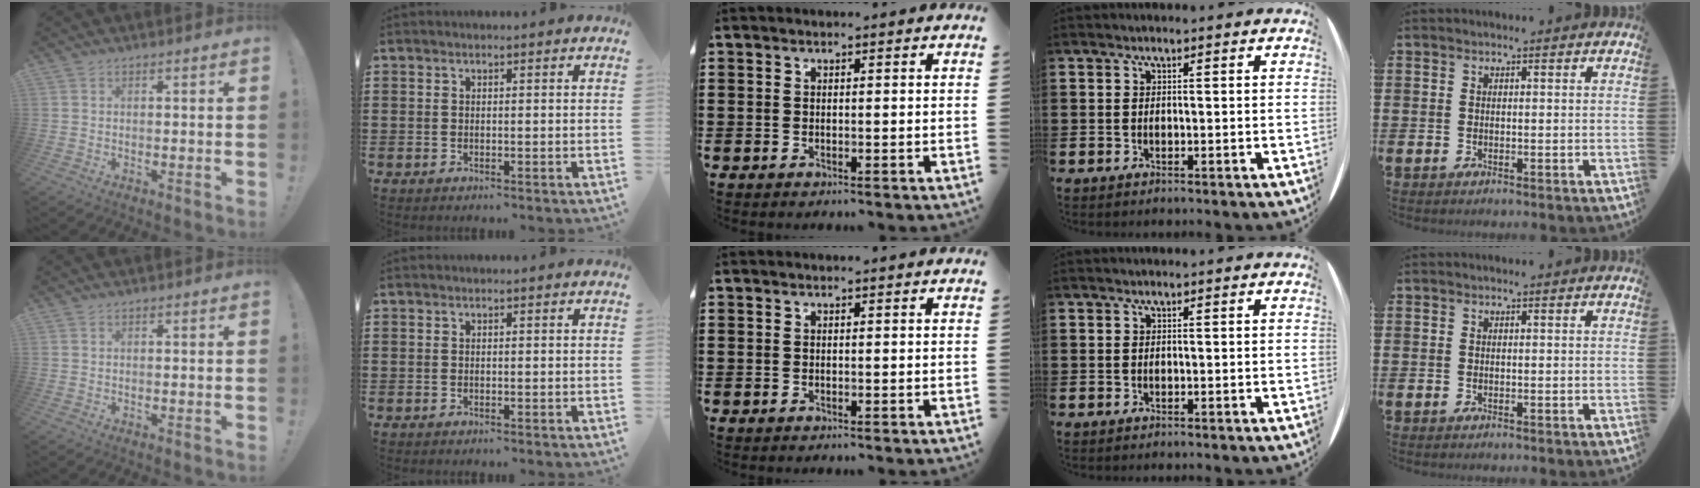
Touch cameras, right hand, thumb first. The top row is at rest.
{}